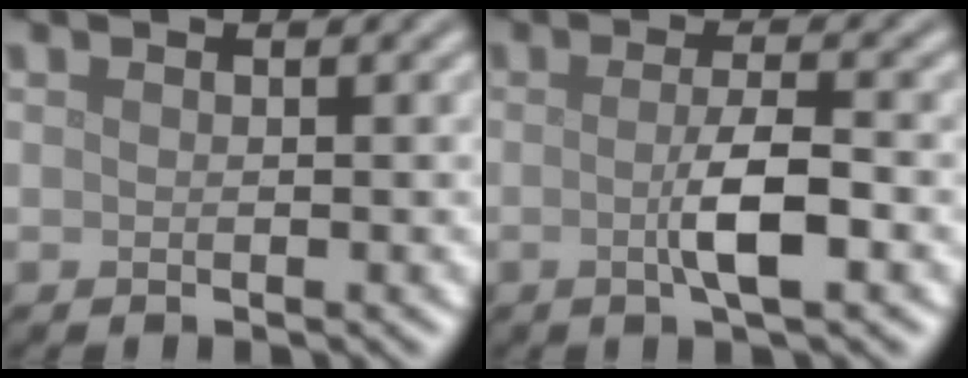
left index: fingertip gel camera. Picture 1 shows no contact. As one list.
[{"total": 3.6, "force": [-0.6, 0.6, 3.5], "torque": [-0.062, 0.000, -0.013]}]